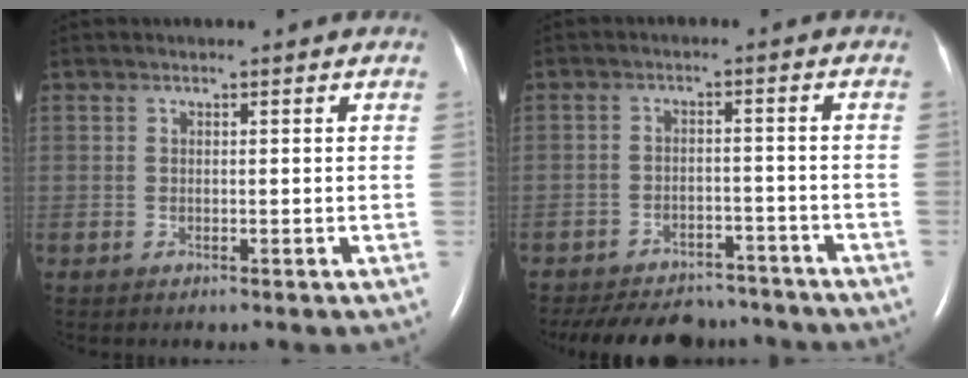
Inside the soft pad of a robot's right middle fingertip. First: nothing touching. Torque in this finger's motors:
{"motor_torque": [0.82, -1.03, 0.09, 0.04]}